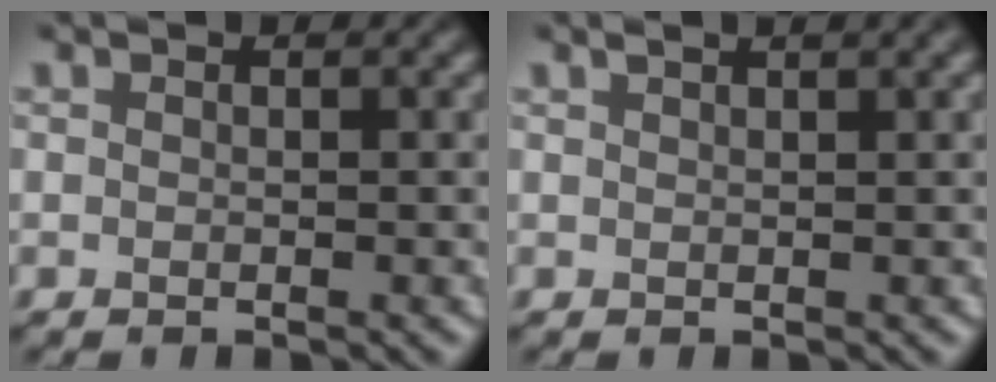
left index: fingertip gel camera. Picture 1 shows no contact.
{"total": 1.4, "force": [1.1, 0.1, 0.9], "torque": [-0.011, 0.005, 0.015]}